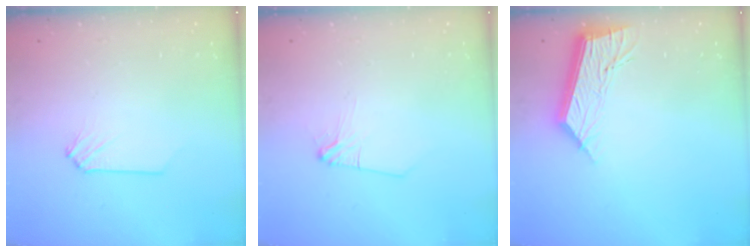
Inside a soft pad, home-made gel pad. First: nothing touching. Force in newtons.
{"total": 2.5, "press": 2.5, "slide": 0.5}
{"total": 12.1, "press": 12.1, "slide": 0.4}